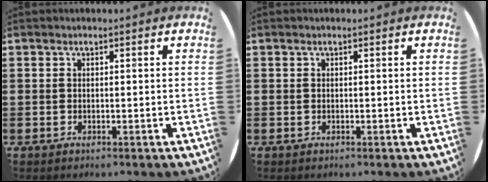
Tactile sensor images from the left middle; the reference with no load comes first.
{"total": 0.0}